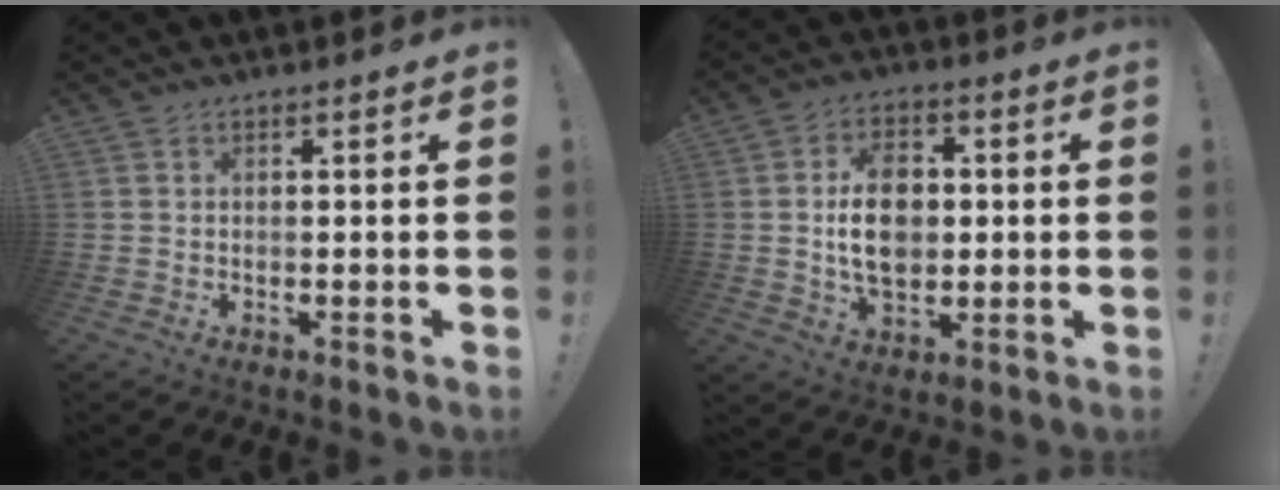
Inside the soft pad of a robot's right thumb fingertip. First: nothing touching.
{"total": 13.4, "force": [0.6, 9.2, 9.7], "torque": [-0.156, 0.002, 0.008]}